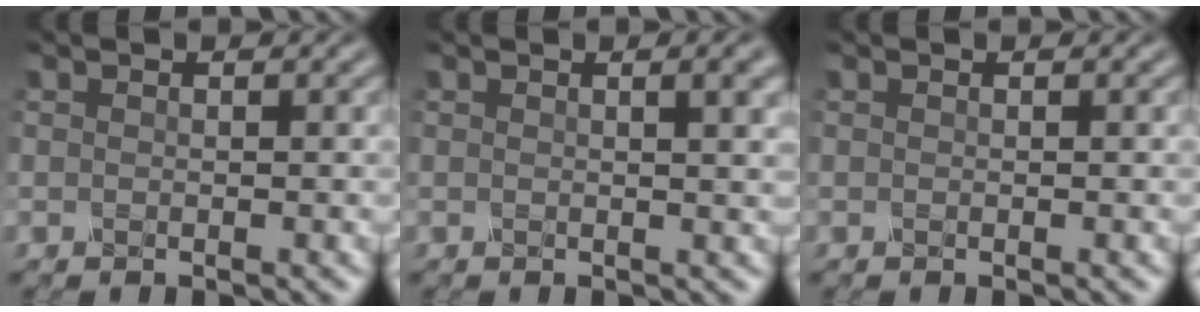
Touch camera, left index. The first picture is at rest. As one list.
[{"total": 3.8, "force": [1.7, 1.5, 3.1], "torque": [-0.025, 0.016, 0.012]}, {"total": 0.0}]